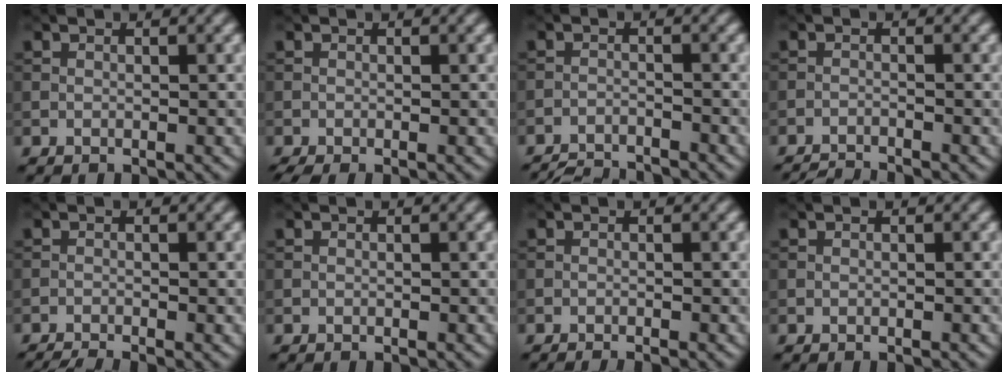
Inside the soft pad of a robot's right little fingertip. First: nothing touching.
{"total": 1.1, "force": [-0.7, 0.2, 0.8], "torque": [-0.017, -0.006, -0.014]}
{"total": 5.0, "force": [-4.8, 0.6, 1.1], "torque": [-0.024, -0.015, -0.082]}
{"total": 3.1, "force": [-2.9, 0.2, 0.9], "torque": [-0.017, -0.011, -0.057]}
{"total": 2.6, "force": [-2.1, 0.3, 1.4], "torque": [-0.029, -0.006, -0.044]}
{"total": 0.0}
{"total": 1.3, "force": [-1.0, 0.2, 0.8], "torque": [-0.006, -0.001, -0.018]}
{"total": 0.0}